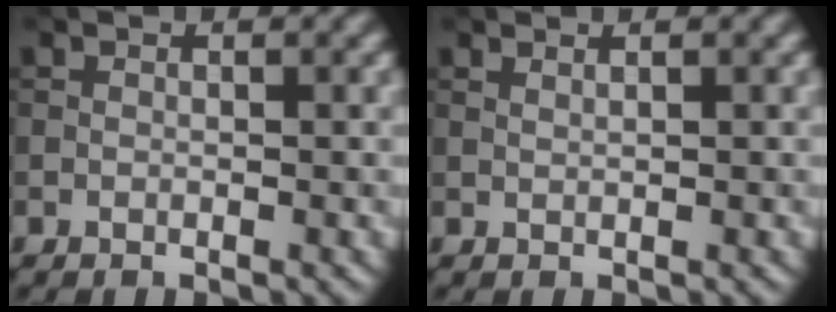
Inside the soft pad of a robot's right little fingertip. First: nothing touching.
{"total": 0.7, "force": [0.6, 0.2, 0.4], "torque": [-0.005, -0.002, 0.006]}